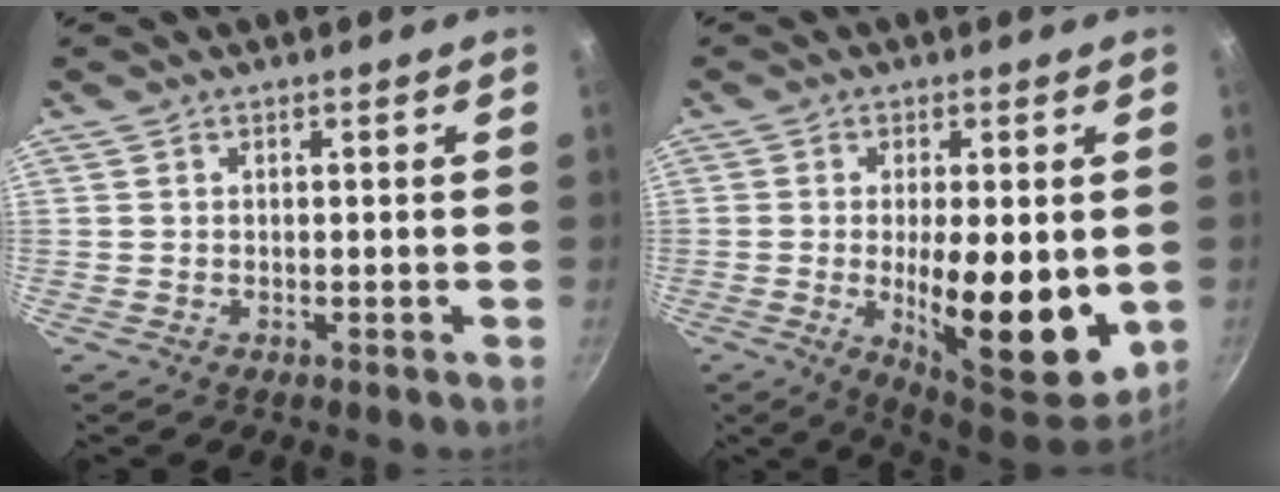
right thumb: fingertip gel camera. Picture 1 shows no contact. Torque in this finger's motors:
{"motor_torque": [2.03, 2.43, 1.94, -0.23, 0.55]}